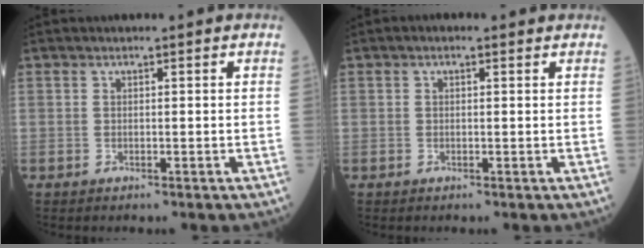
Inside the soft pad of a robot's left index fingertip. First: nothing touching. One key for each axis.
{"total": 0.9, "fx": 0.5, "fy": 0.5, "fz": 0.6, "tx": -0.017, "ty": 0.008, "tz": 0.002}